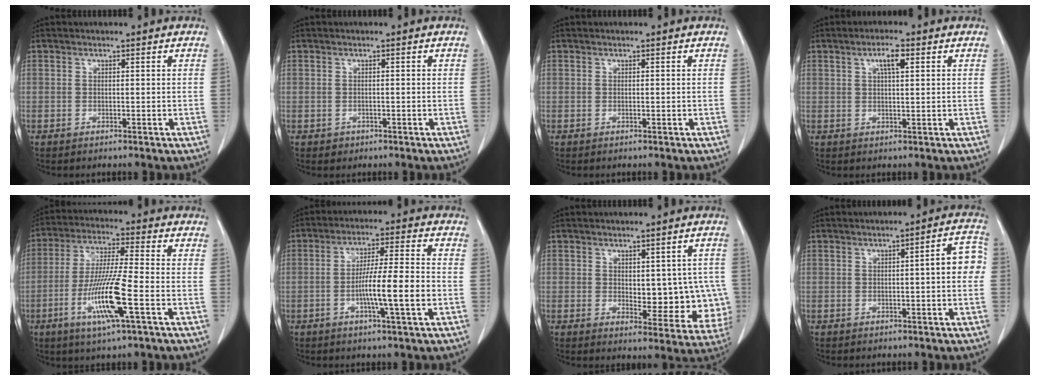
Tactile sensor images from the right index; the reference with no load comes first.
{"total": 1.7, "force": [-0.7, 1.5, 0.4], "torque": [-0.005, 0.003, -0.003]}
{"total": 0.0}
{"total": 3.9, "force": [1.6, 1.0, 3.4], "torque": [-0.066, 0.005, 0.030]}
{"total": 12.6, "force": [-4.4, 0.4, 11.8], "torque": [-0.236, -0.017, -0.083]}
{"total": 9.8, "force": [-2.6, 0.3, 9.4], "torque": [-0.162, 0.004, -0.046]}
{"total": 11.5, "force": [-0.1, 6.3, 9.7], "torque": [-0.121, 0.008, 0.018]}
{"total": 5.9, "force": [0.0, 1.3, 5.8], "torque": [-0.074, 0.027, -0.001]}